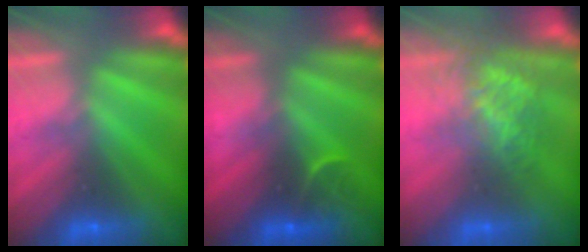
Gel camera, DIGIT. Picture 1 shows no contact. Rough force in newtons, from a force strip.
{"total": 2.8}
{"total": 3.9}